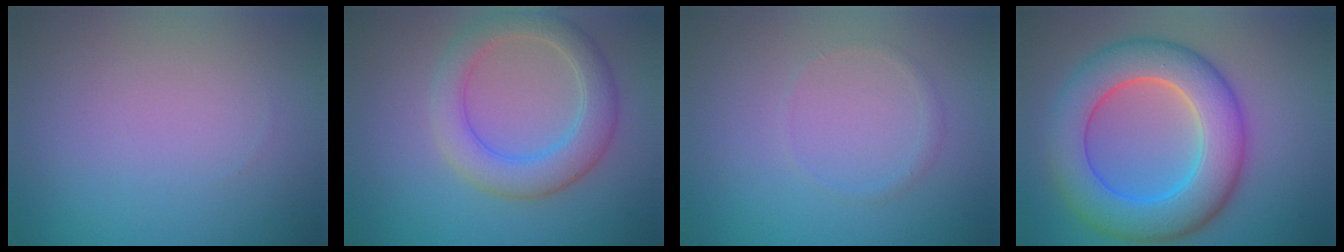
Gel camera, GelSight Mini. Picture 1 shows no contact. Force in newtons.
{"total": 4.7, "press": 4.6, "slide": 0.4}
{"total": 0.7, "press": 0.7, "slide": 0.0}
{"total": 9.5, "press": 9.5, "slide": 0.6}